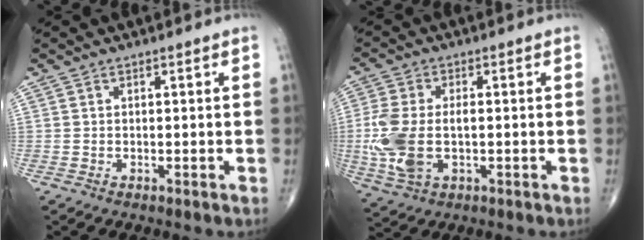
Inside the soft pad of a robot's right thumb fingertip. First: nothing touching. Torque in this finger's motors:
{"motor_torque": [1.51, 1.47, 1.29, -0.49, 0.13]}